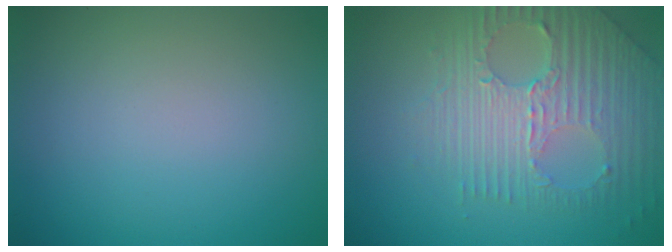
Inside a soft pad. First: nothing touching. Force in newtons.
{"total": 7.1, "press": 4.8, "slide": 5.2}